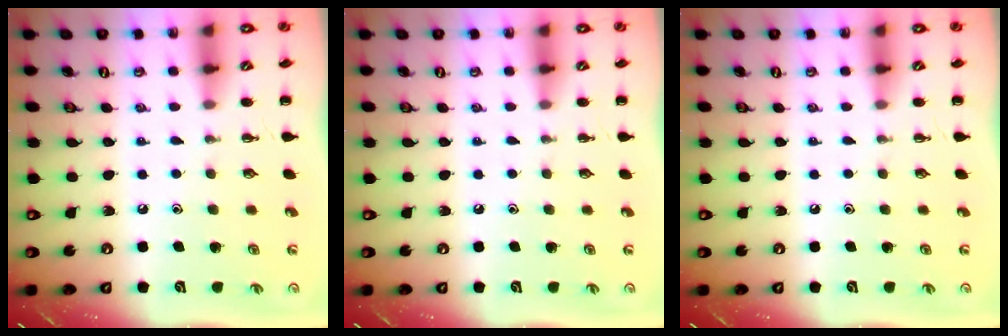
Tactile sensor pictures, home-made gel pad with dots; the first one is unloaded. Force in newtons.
{"total": 0.0}
{"total": 0.0}